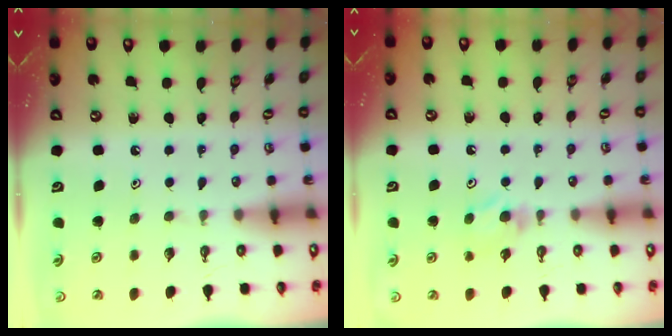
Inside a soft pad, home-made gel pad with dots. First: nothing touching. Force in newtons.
{"total": 4.3, "press": 4.2, "slide": 0.9}